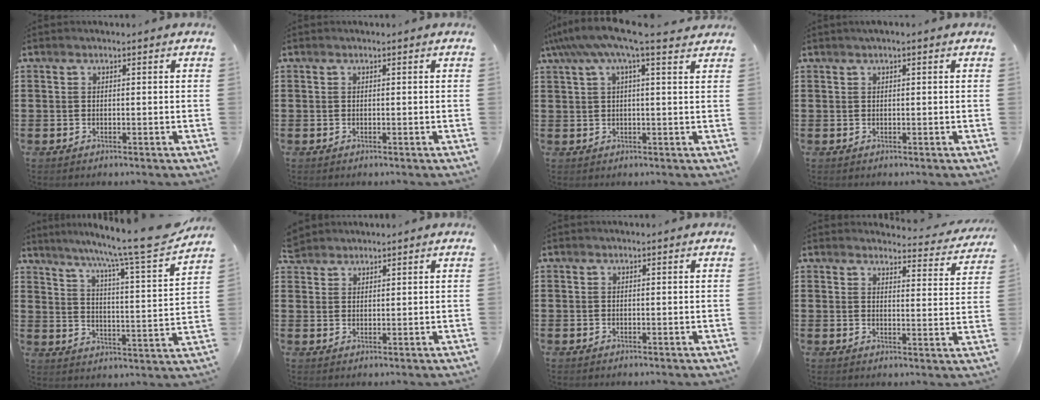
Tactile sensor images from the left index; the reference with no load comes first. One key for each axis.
{"total": 0.0}
{"total": 6.7, "fx": 4.6, "fy": 0.5, "fz": 4.9, "tx": -0.110, "ty": -0.009, "tz": 0.079}
{"total": 0.6, "fx": 0.4, "fy": 0.0, "fz": 0.5, "tx": -0.009, "ty": 0.000, "tz": 0.007}
{"total": 9.1, "fx": 7.8, "fy": -0.9, "fz": 4.6, "tx": -0.103, "ty": -0.065, "tz": 0.121}
{"total": 2.3, "fx": 2.1, "fy": 0.7, "fz": -0.1, "tx": -0.005, "ty": 0.002, "tz": 0.044}
{"total": 0.0}
{"total": 3.6, "fx": 3.5, "fy": 0.3, "fz": 0.8, "tx": -0.023, "ty": -0.024, "tz": 0.060}